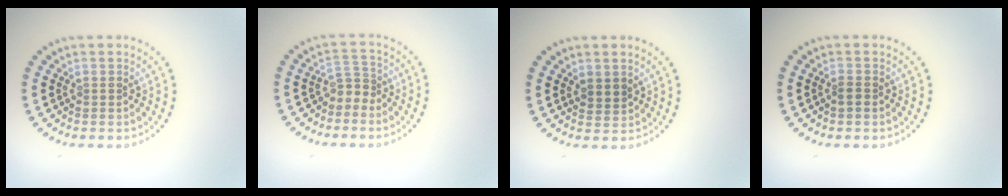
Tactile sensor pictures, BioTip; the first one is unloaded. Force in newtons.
{"total": 1.7, "press": 1.2, "slide": 1.3}
{"total": 1.6, "press": 1.3, "slide": 0.9}
{"total": 0.8, "press": 0.7, "slide": 0.4}